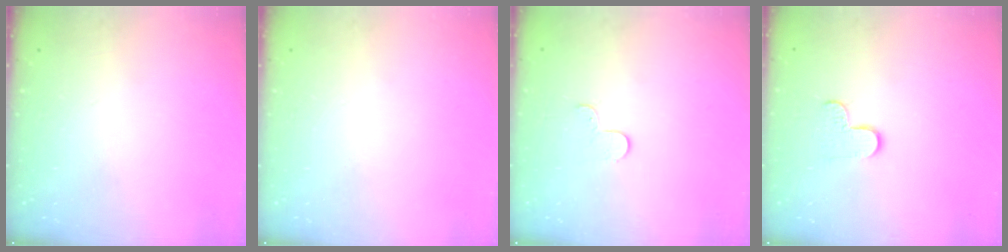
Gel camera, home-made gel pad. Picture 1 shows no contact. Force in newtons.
{"total": 0.0}
{"total": 3.7, "press": 3.6, "slide": 0.3}
{"total": 4.5, "press": 4.5, "slide": 0.4}